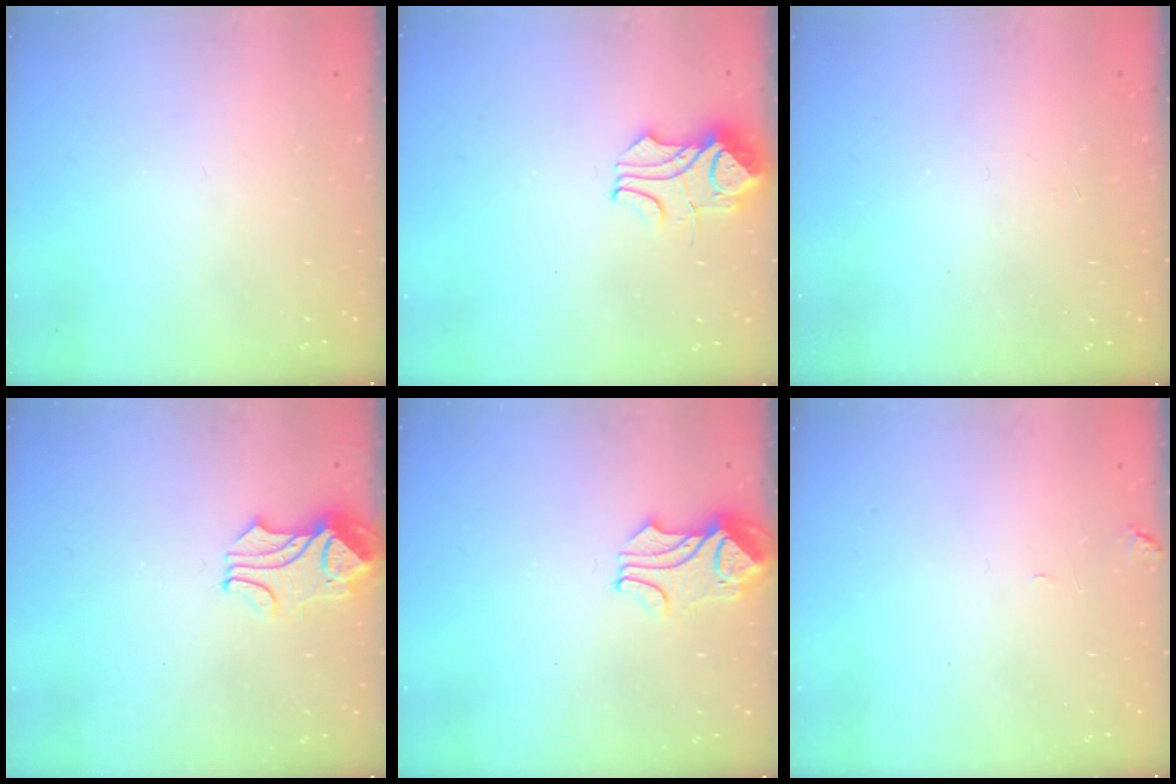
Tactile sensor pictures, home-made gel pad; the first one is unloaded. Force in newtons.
{"total": 3.8, "press": 3.7, "slide": 0.9}
{"total": 5.9, "press": 5.9, "slide": 0.3}
{"total": 2.1, "press": 2.0, "slide": 0.7}
{"total": 2.3, "press": 2.3, "slide": 0.5}
{"total": 0.0}